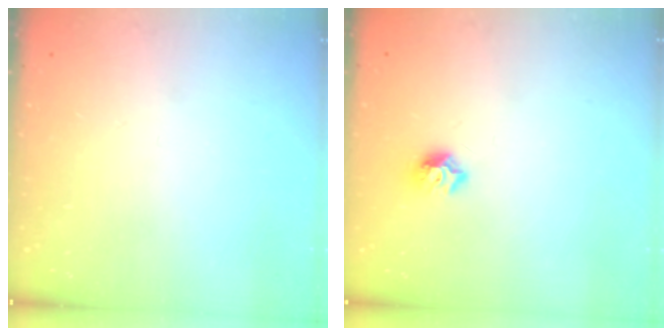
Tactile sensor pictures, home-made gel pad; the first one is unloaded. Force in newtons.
{"total": 7.4, "press": 7.4, "slide": 0.9}